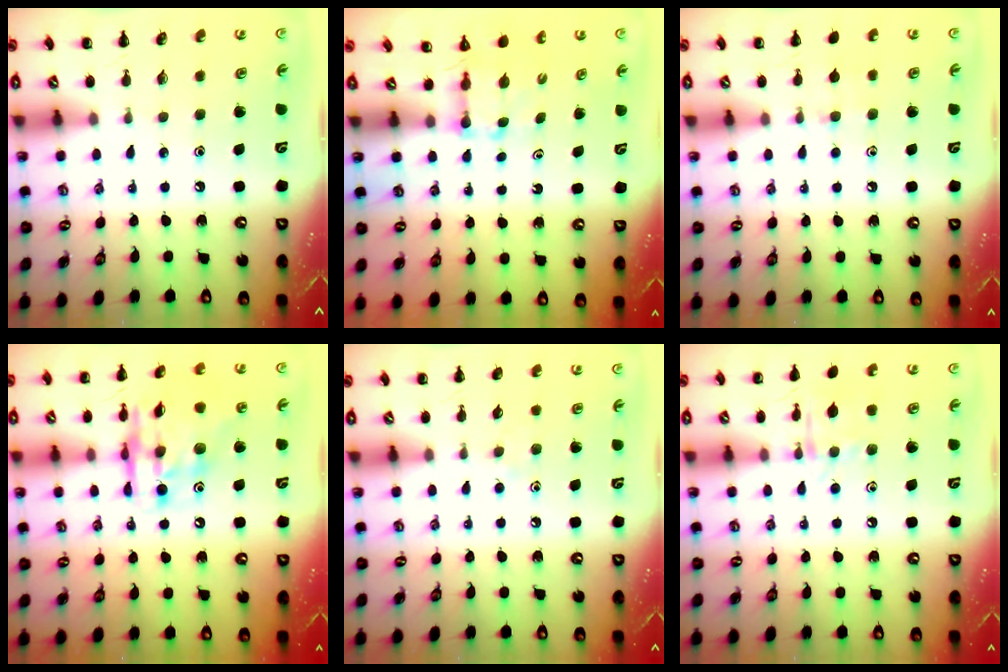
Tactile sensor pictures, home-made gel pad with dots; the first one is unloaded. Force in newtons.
{"total": 2.7, "press": 2.5, "slide": 1.1}
{"total": 6.9, "press": 6.6, "slide": 2.0}
{"total": 14.9, "press": 14.4, "slide": 3.9}
{"total": 3.7, "press": 3.4, "slide": 1.4}
{"total": 8.8, "press": 8.8, "slide": 0.6}